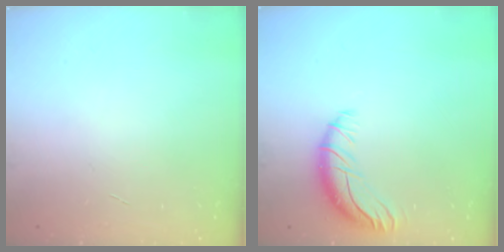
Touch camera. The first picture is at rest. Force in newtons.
{"total": 11.2, "press": 10.9, "slide": 2.5}